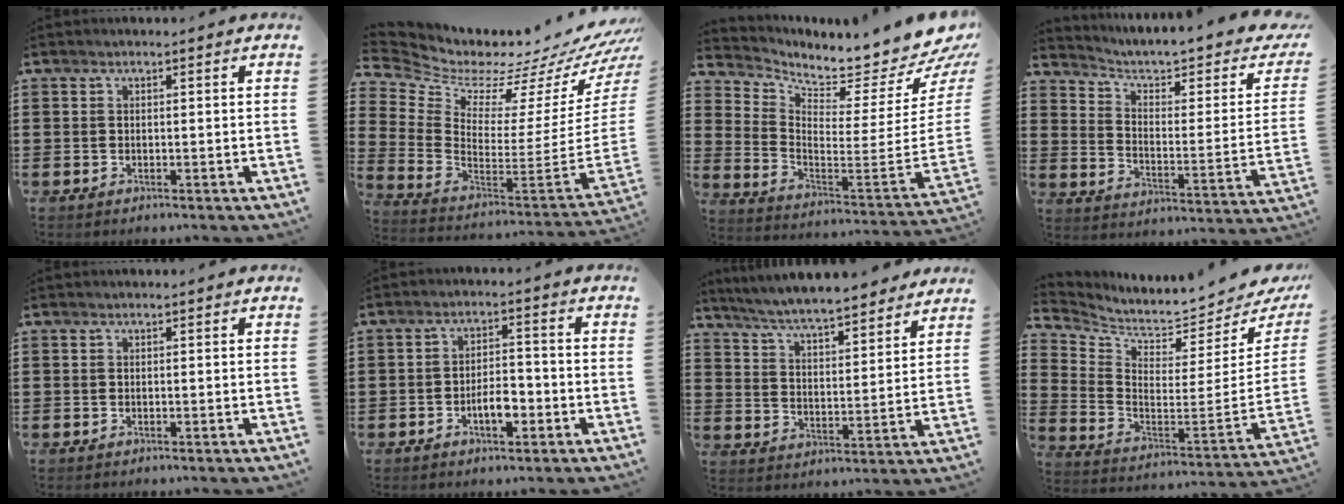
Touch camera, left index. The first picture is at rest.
{"total": 4.2, "force": [3.8, 1.7, 0.8], "torque": [-0.027, -0.072, 0.054]}
{"total": 5.2, "force": [4.9, 0.5, 1.4], "torque": [-0.039, -0.081, 0.071]}
{"total": 4.7, "force": [3.4, 1.5, 2.9], "torque": [-0.068, -0.027, 0.050]}
{"total": 0.0}
{"total": 4.7, "force": [-1.9, 2.0, 3.8], "torque": [-0.058, 0.006, -0.036]}
{"total": 6.0, "force": [5.7, 0.1, 1.6], "torque": [-0.058, -0.036, 0.098]}
{"total": 4.2, "force": [4.0, 0.5, 1.2], "torque": [-0.053, -0.061, 0.062]}